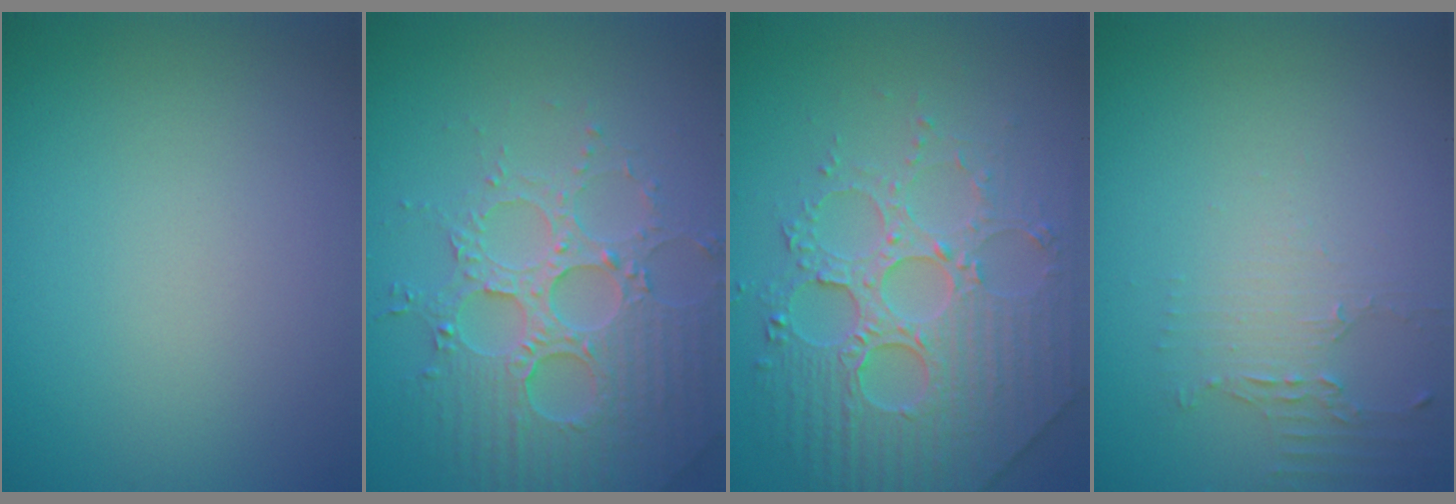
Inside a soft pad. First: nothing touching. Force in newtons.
{"total": 4.7, "press": 4.7, "slide": 0.7}
{"total": 5.8, "press": 5.3, "slide": 2.4}
{"total": 2.0, "press": 1.5, "slide": 1.3}